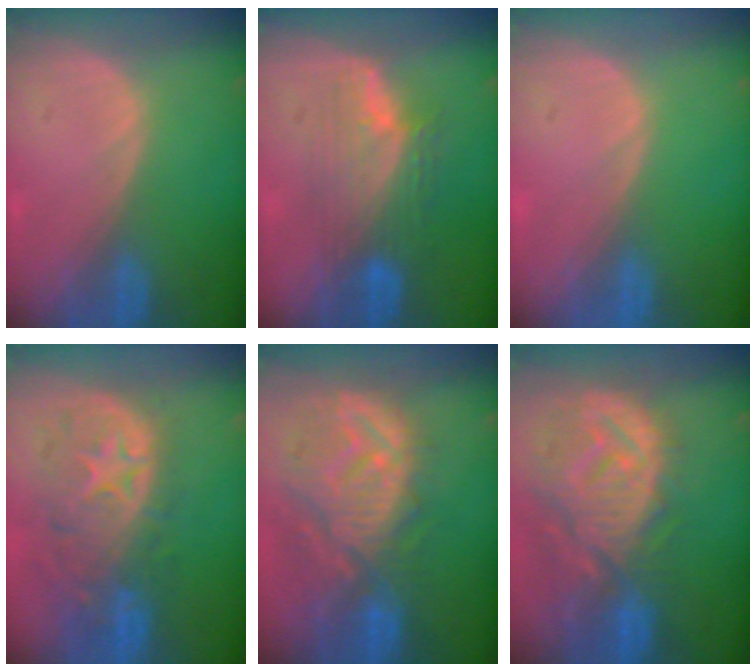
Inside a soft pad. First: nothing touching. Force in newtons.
{"total": 7.6, "press": 7.3, "slide": 2.0}
{"total": 0.0}
{"total": 11.1, "press": 9.8, "slide": 5.2}
{"total": 12.1, "press": 11.0, "slide": 5.2}
{"total": 12.8, "press": 11.3, "slide": 6.0}